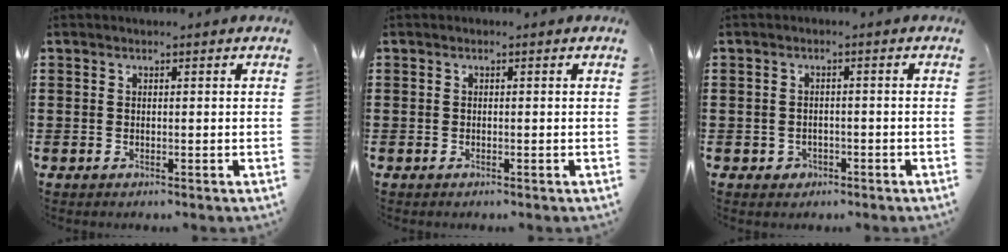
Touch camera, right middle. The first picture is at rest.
{"total": 0.0}
{"total": 1.2, "force": [-0.8, 0.9, 0.3], "torque": [-0.009, 0.000, -0.017]}